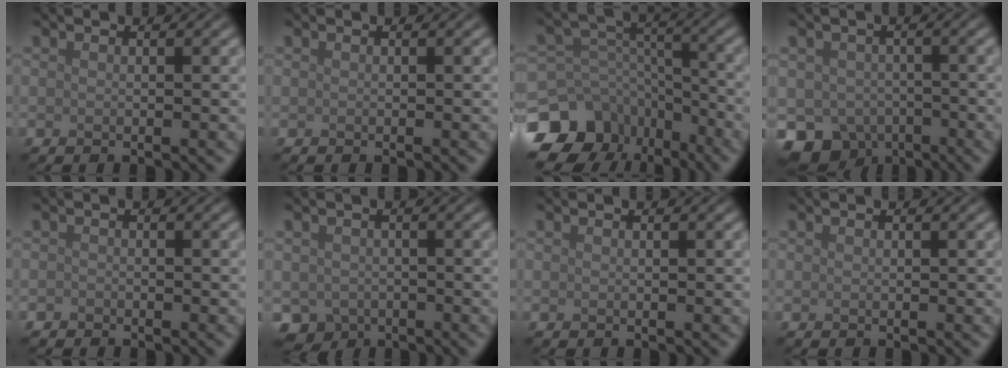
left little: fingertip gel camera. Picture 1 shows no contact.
{"total": 0.0}
{"total": 15.9, "force": [-10.2, 11.3, 4.5], "torque": [-0.109, -0.043, -0.152]}
{"total": 7.7, "force": [-4.6, 5.7, 2.4], "torque": [-0.037, -0.034, -0.064]}
{"total": 0.6, "force": [-0.5, 0.3, 0.0], "torque": [0.000, -0.004, -0.009]}
{"total": 3.5, "force": [-1.8, 2.8, 0.9], "torque": [-0.019, -0.018, -0.029]}
{"total": 0.0}
{"total": 0.0}